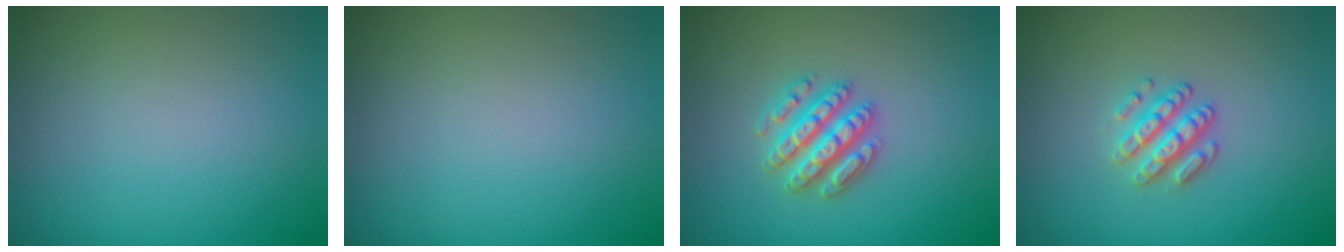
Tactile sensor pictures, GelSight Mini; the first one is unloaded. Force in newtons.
{"total": 0.0}
{"total": 3.5, "press": 3.4, "slide": 0.8}
{"total": 2.8, "press": 2.6, "slide": 0.9}